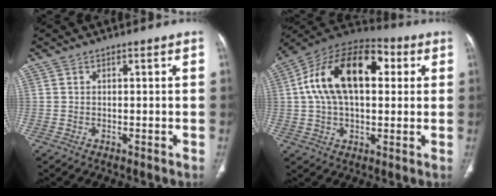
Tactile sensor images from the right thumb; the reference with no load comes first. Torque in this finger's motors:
{"motor_torque": [2.45, 2.56, 0.60, -0.16, 0.35]}